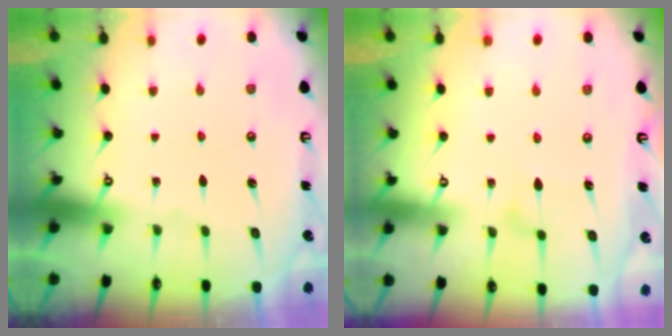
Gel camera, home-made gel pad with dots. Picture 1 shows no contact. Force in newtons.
{"total": 6.1, "press": 6.1, "slide": 0.3}